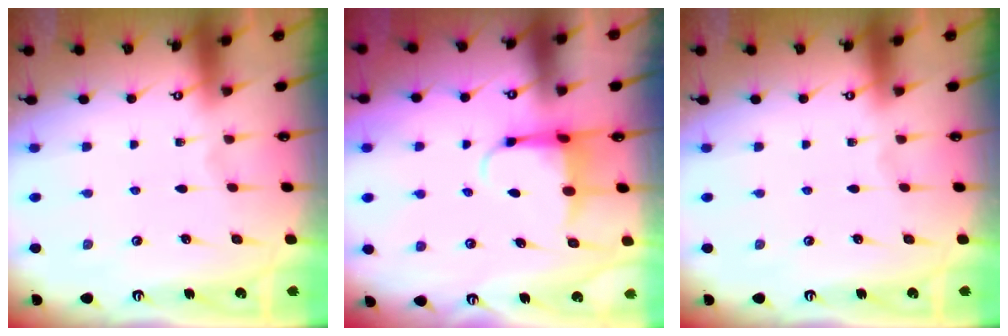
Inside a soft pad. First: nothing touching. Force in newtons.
{"total": 4.7, "press": 4.5, "slide": 1.2}
{"total": 0.0}